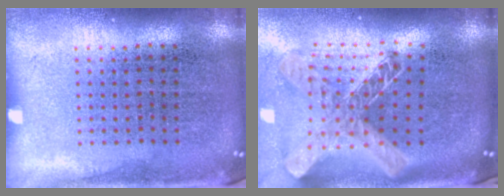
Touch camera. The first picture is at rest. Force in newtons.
{"total": 2.2, "press": 1.7, "slide": 1.4}